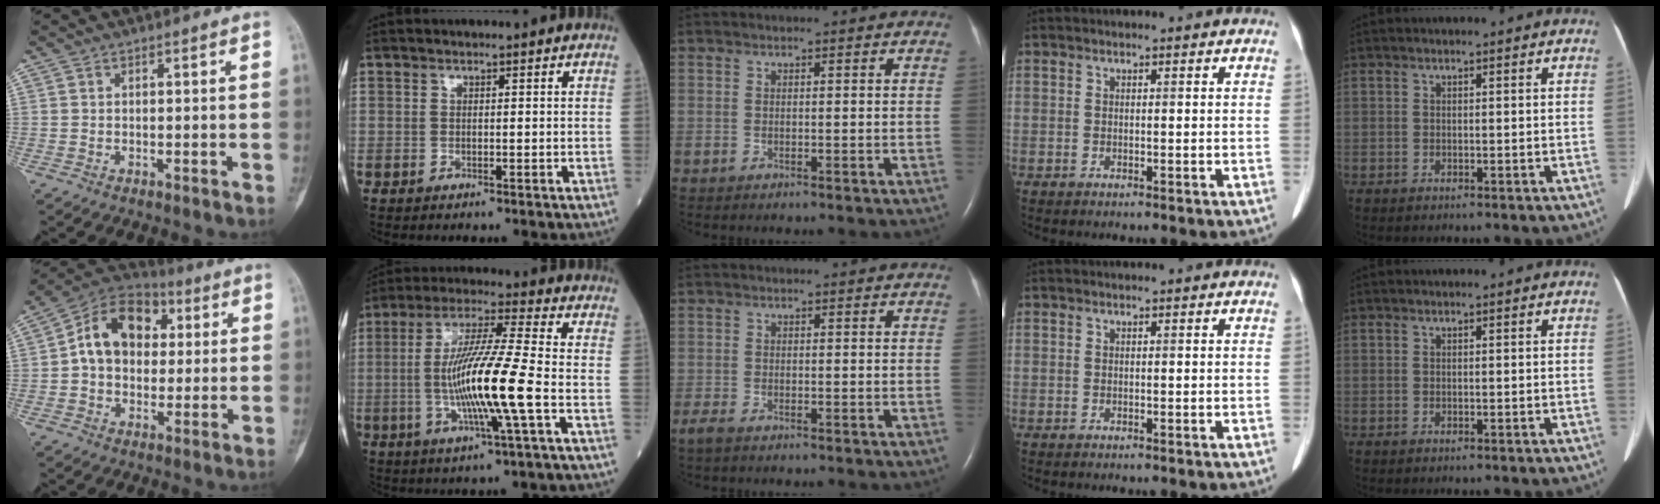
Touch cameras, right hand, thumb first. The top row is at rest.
{"thumb": {"total": 14.6, "force": [2.4, 10.8, 9.5], "torque": [-0.124, 0.023, 0.029]}, "index": {"total": 13.5, "force": [-2.7, -0.6, 13.2], "torque": [-0.254, -0.008, -0.057]}, "middle": {"total": 1.8, "force": [-1.3, 0.6, 1.1], "torque": [-0.029, -0.005, -0.025]}}